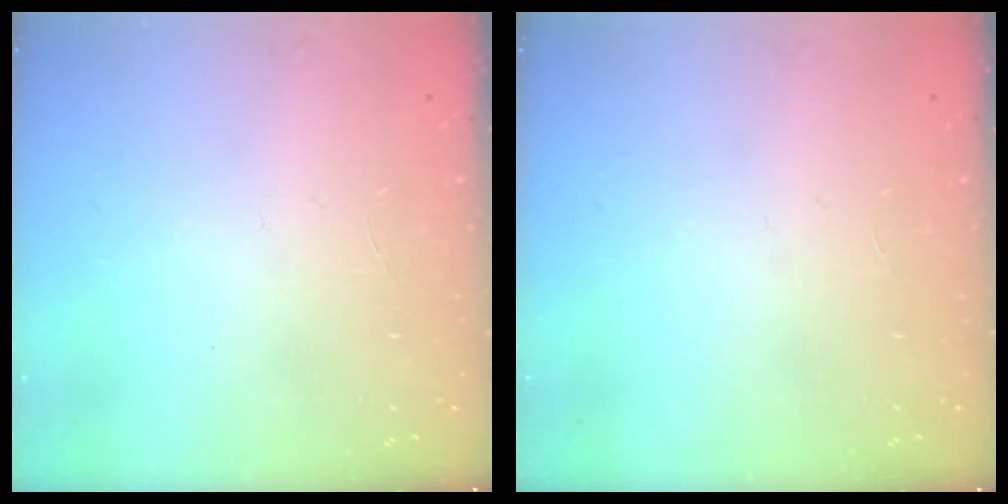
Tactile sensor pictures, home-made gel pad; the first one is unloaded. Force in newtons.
{"total": 0.0}